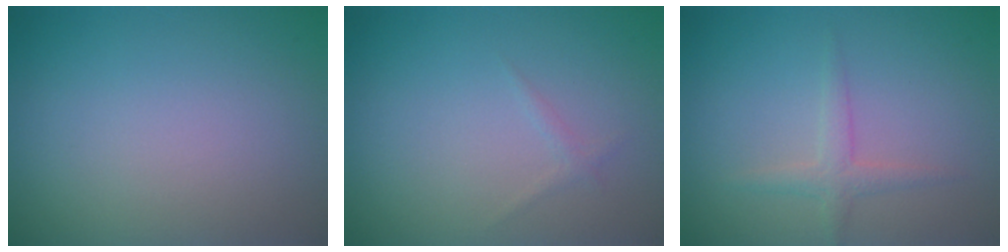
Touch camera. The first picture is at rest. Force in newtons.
{"total": 0.6, "press": 0.6, "slide": 0.1}
{"total": 1.7, "press": 1.7, "slide": 0.0}